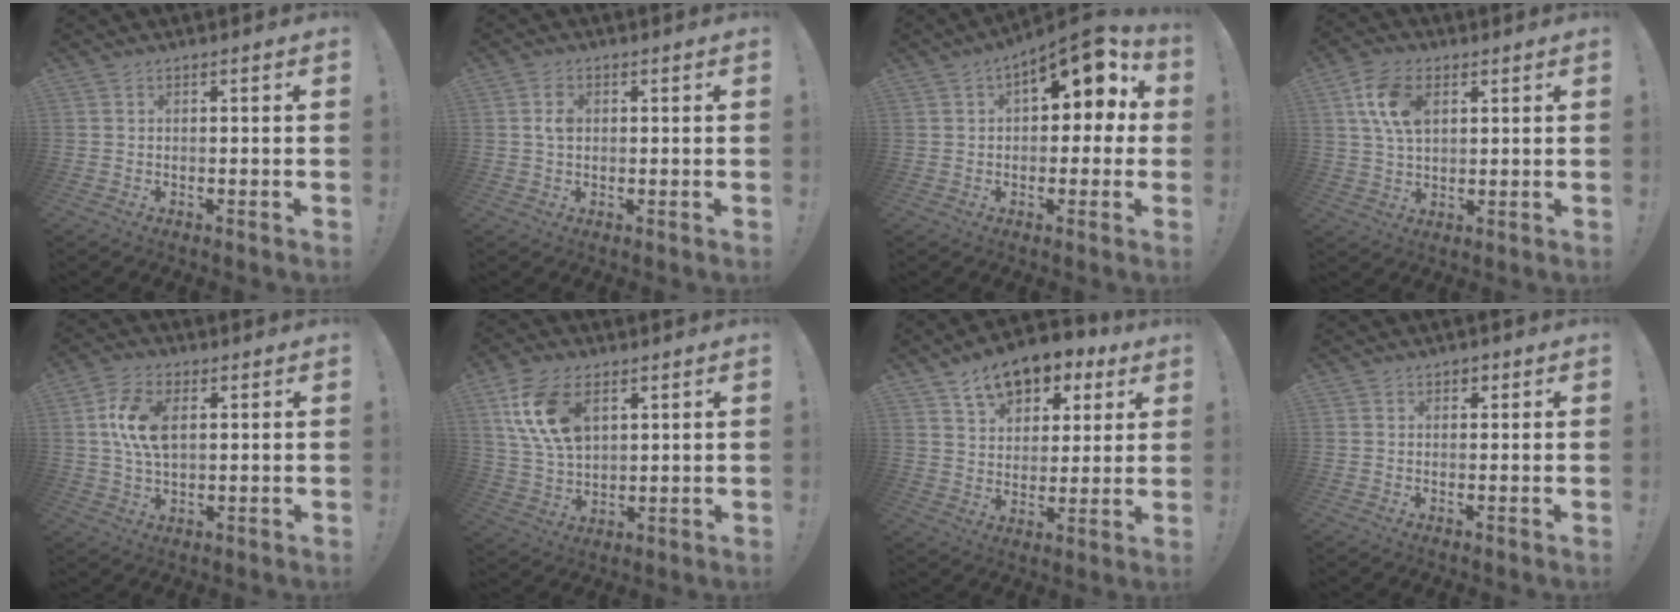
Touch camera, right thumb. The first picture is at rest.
{"total": 3.2, "force": [0.5, 2.2, 2.3], "torque": [-0.041, 0.006, 0.007]}
{"total": 10.3, "force": [4.3, 5.4, 7.7], "torque": [-0.087, -0.030, 0.073]}
{"total": 11.5, "force": [3.9, 7.4, 8.0], "torque": [-0.155, 0.006, 0.076]}
{"total": 11.1, "force": [2.4, 6.6, 8.6], "torque": [-0.167, 0.005, 0.044]}
{"total": 14.9, "force": [6.2, 9.0, 10.1], "torque": [-0.203, -0.008, 0.119]}
{"total": 12.2, "force": [8.0, 7.3, 5.7], "torque": [-0.088, -0.049, 0.147]}
{"total": 1.2, "force": [0.5, 1.1, 0.5], "torque": [-0.003, 0.000, 0.007]}